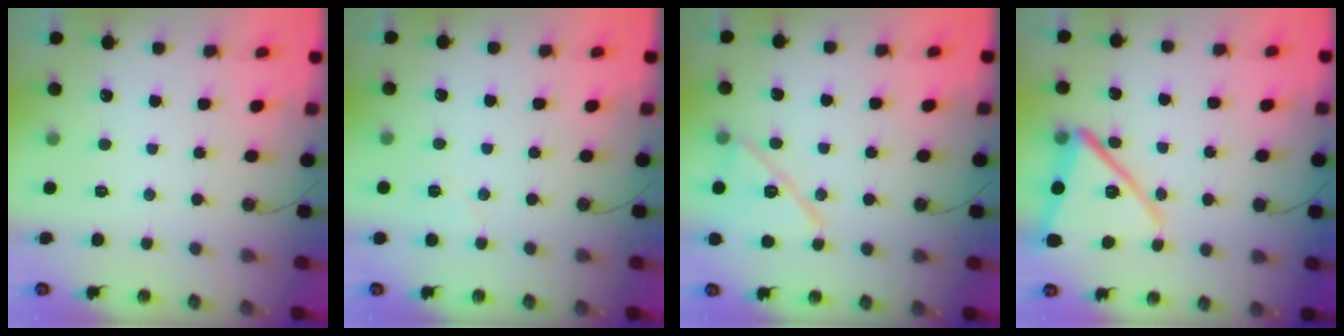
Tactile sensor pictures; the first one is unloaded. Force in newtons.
{"total": 4.4, "press": 3.9, "slide": 2.0}
{"total": 13.5, "press": 13.4, "slide": 1.3}
{"total": 16.1, "press": 15.3, "slide": 5.1}